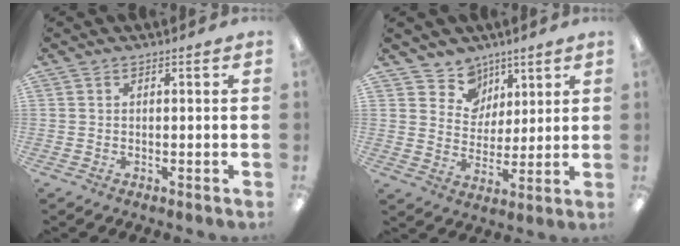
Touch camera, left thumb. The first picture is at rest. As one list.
[{"total": 9.1, "force": [6.1, 6.7, 0.1], "torque": [-0.006, -0.055, 0.117]}]